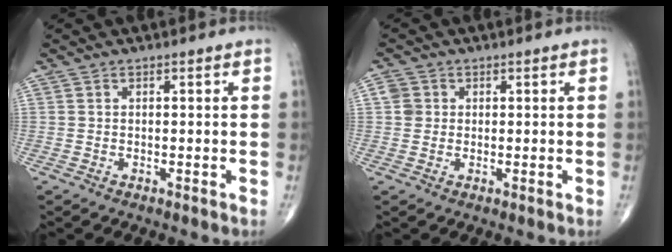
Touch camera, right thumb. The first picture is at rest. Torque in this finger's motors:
{"motor_torque": [-0.05, 0.25, 0.31, 0.22, -0.04]}